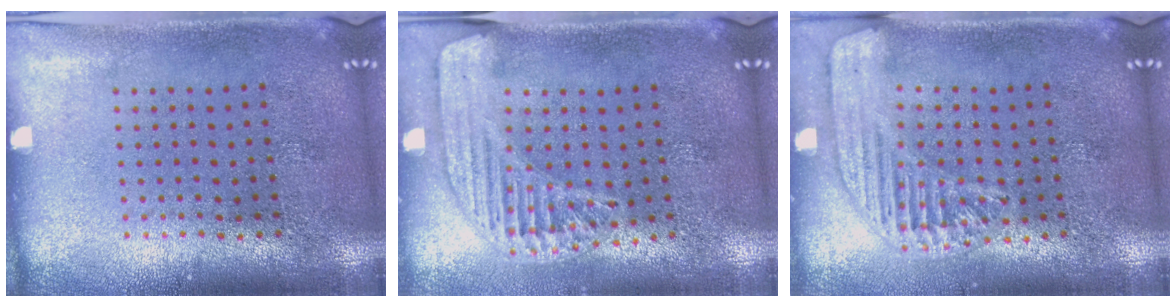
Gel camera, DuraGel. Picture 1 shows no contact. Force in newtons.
{"total": 1.6, "press": 1.6, "slide": 0.4}
{"total": 1.7, "press": 1.6, "slide": 0.5}